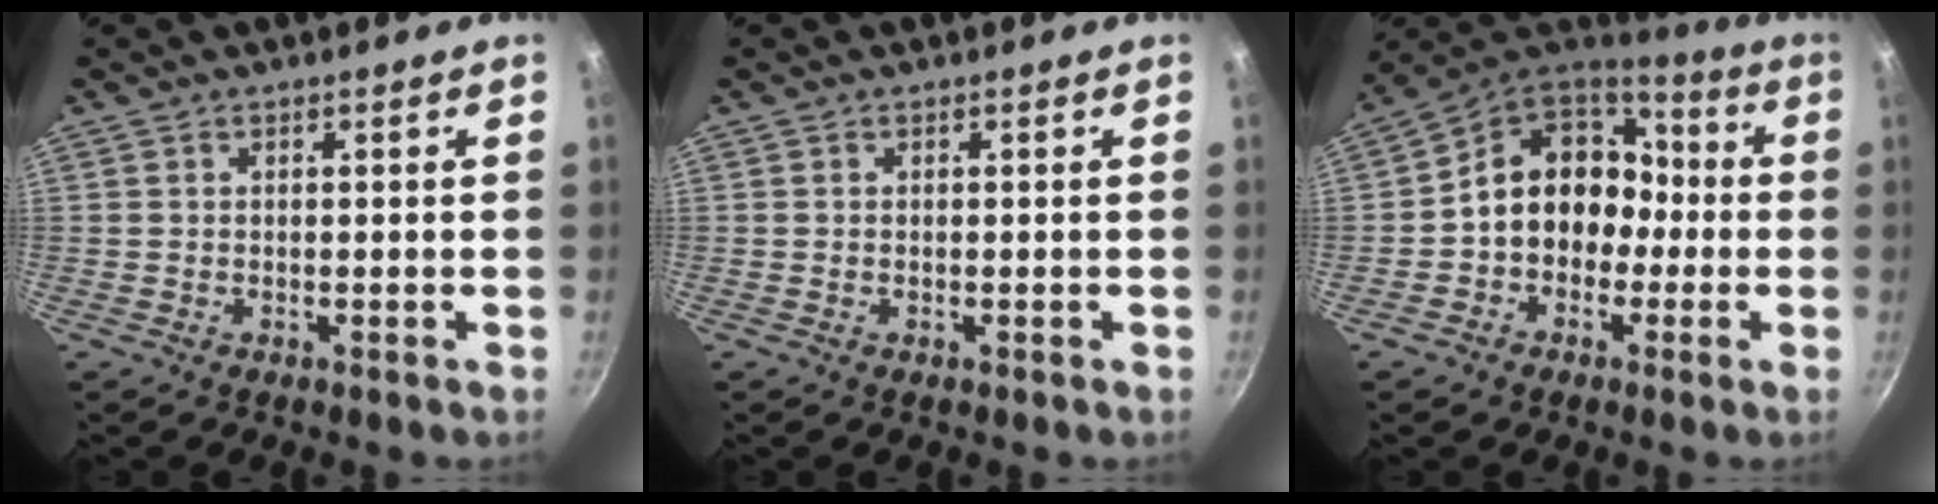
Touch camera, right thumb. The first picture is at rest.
{"total": 0.0}
{"total": 14.3, "force": [-1.6, 11.9, 7.8], "torque": [-0.075, 0.059, -0.038]}